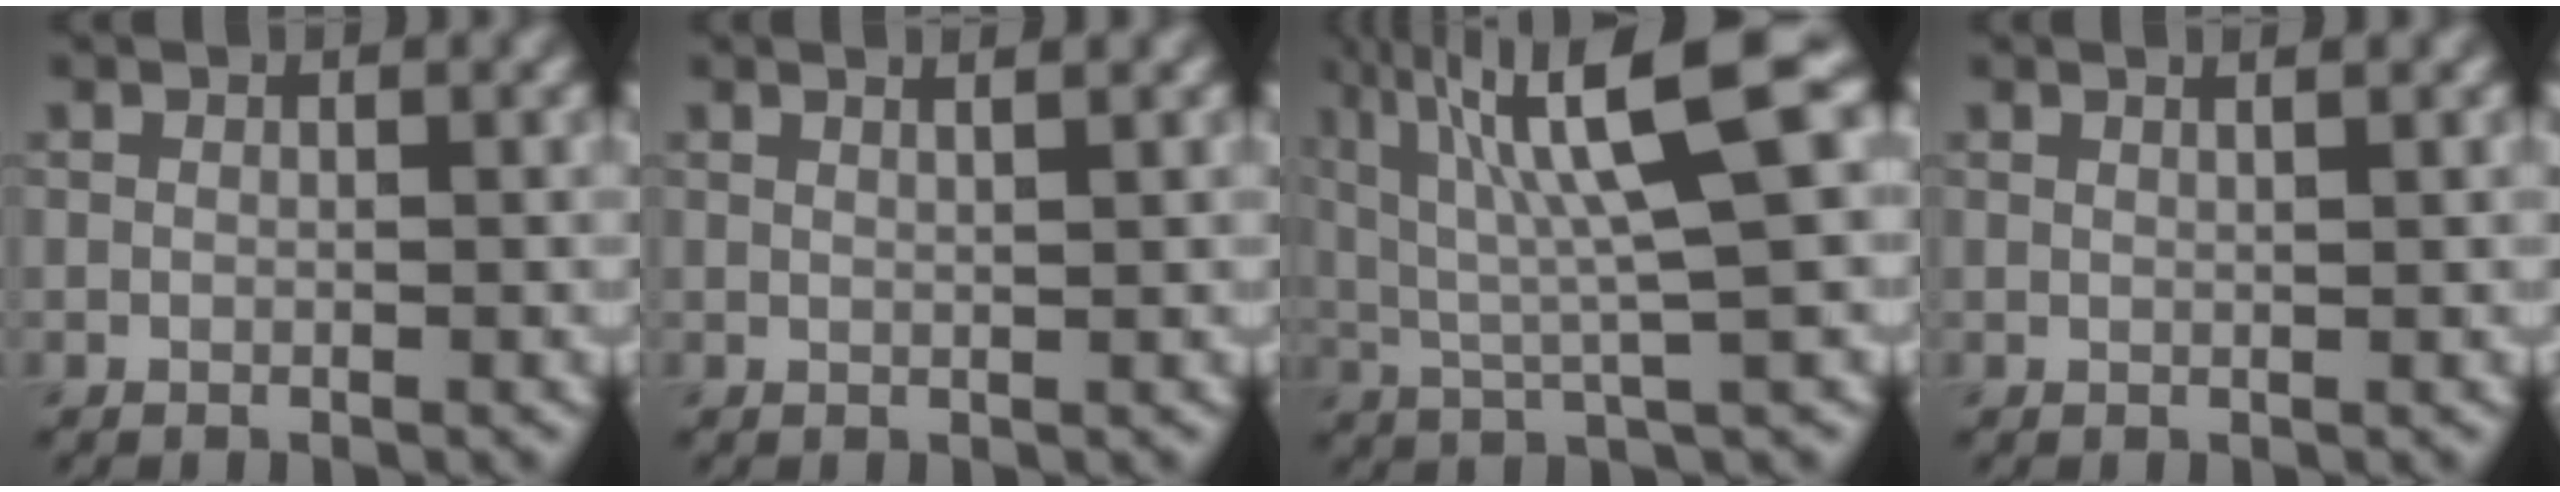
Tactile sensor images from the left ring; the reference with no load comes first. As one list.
[{"total": 2.6, "force": [1.6, 1.1, 1.8], "torque": [0.001, 0.009, -0.007]}, {"total": 10.9, "force": [3.7, 1.9, 10.1], "torque": [-0.155, 0.020, 0.064]}, {"total": 2.2, "force": [1.3, 1.0, 1.5], "torque": [0.000, 0.003, -0.009]}]